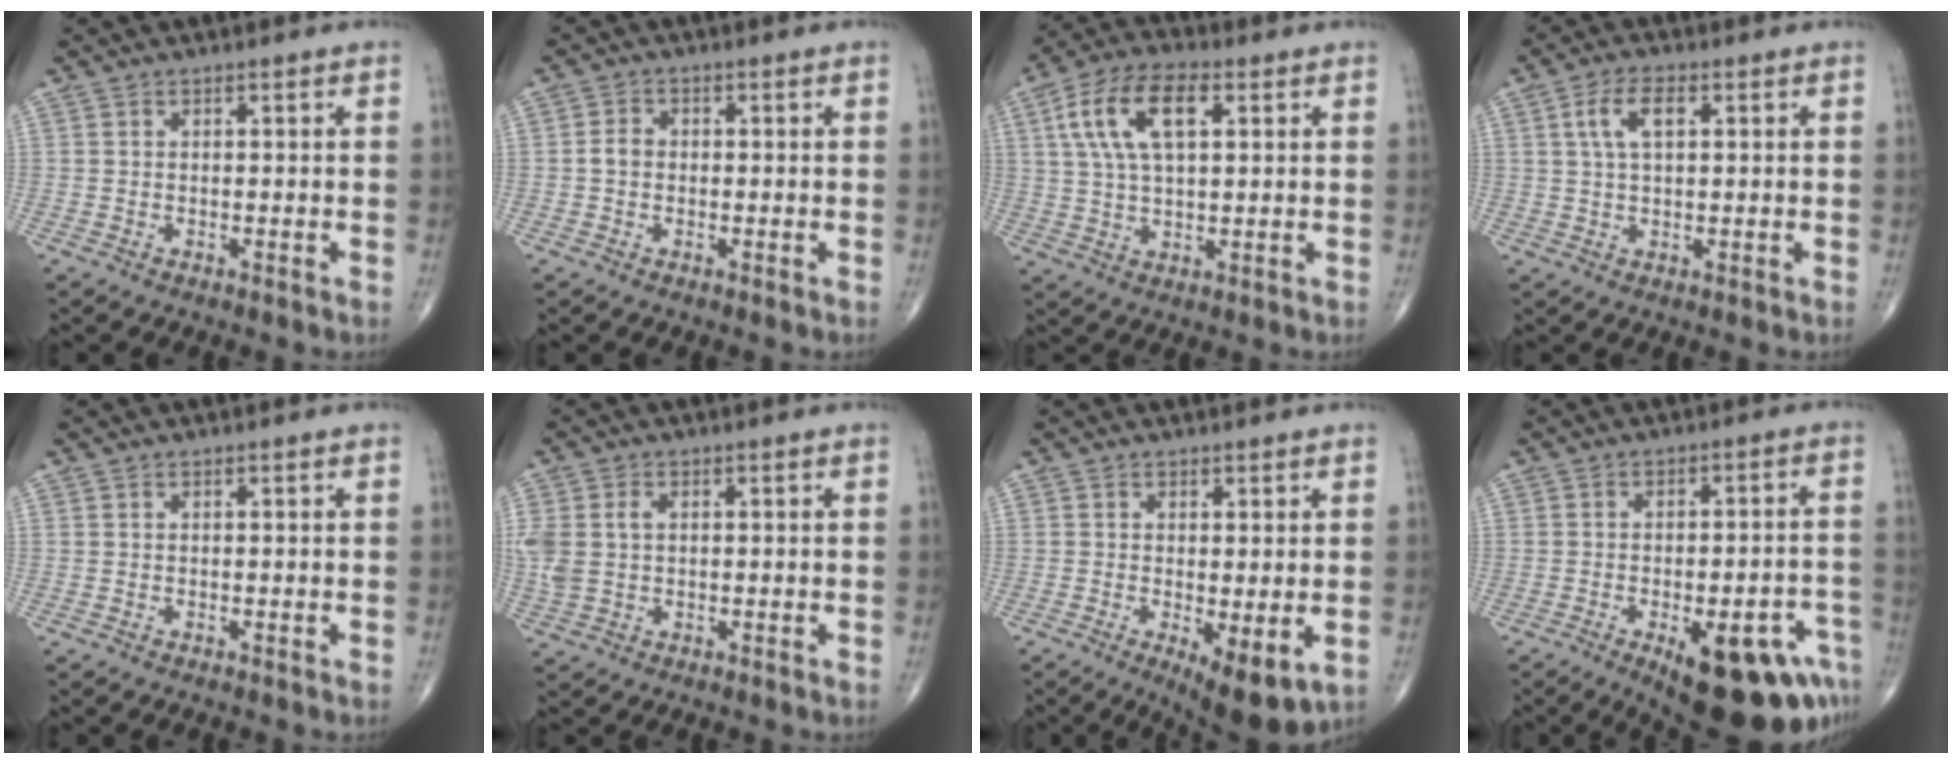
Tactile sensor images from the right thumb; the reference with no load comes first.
{"total": 2.4, "force": [-0.3, 1.9, 1.4], "torque": [-0.021, 0.009, -0.011]}
{"total": 12.6, "force": [4.0, 6.1, 10.3], "torque": [-0.200, 0.012, 0.072]}
{"total": 5.6, "force": [1.7, 2.6, 4.7], "torque": [-0.094, 0.007, 0.032]}
{"total": 0.0}
{"total": 6.1, "force": [0.7, 4.3, 4.3], "torque": [-0.112, 0.016, 0.019]}
{"total": 5.6, "force": [-1.6, 1.7, 5.1], "torque": [-0.079, -0.019, -0.020]}
{"total": 19.2, "force": [-9.6, 7.5, 14.9], "torque": [-0.125, 0.039, -0.115]}